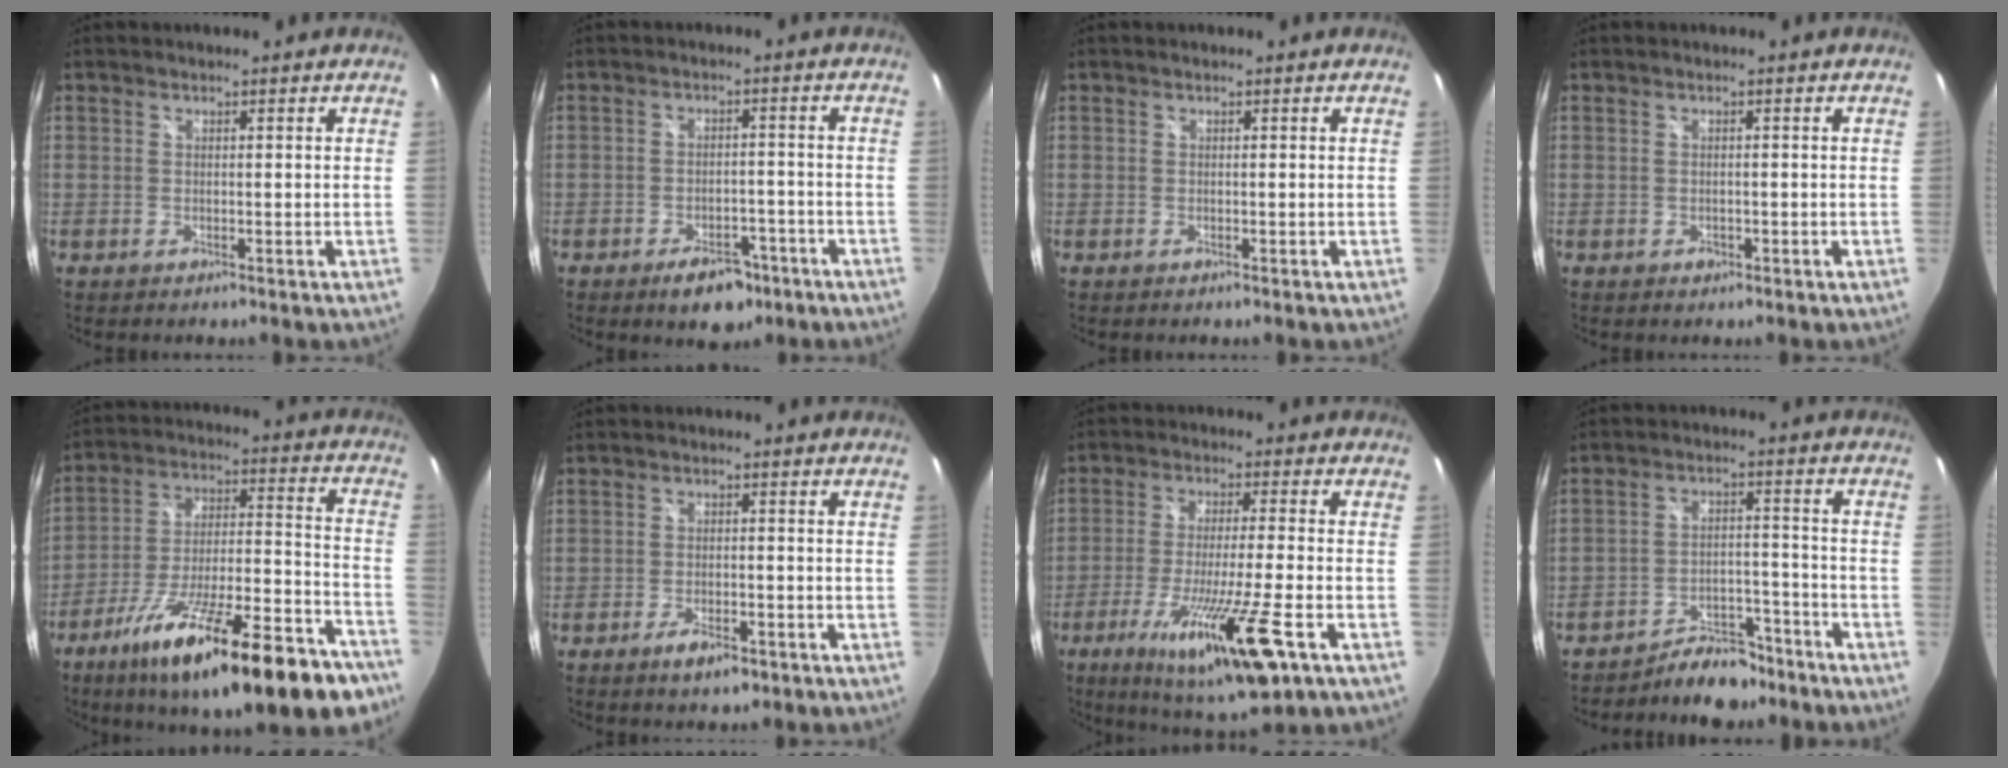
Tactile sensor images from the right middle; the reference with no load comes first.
{"total": 7.2, "force": [-4.8, 3.9, 3.8], "torque": [-0.070, 0.006, -0.056]}
{"total": 0.0}
{"total": 1.1, "force": [-0.6, 0.9, 0.3], "torque": [-0.005, -0.004, -0.007]}
{"total": 28.2, "force": [-18.7, 6.8, 20.0], "torque": [-0.306, -0.041, -0.282]}
{"total": 4.6, "force": [-2.9, 1.7, 3.1], "torque": [-0.070, -0.007, -0.047]}
{"total": 17.5, "force": [-8.4, 1.6, 15.2], "torque": [-0.291, -0.057, -0.141]}
{"total": 8.2, "force": [-7.2, 3.4, 2.3], "torque": [-0.045, 0.021, -0.100]}